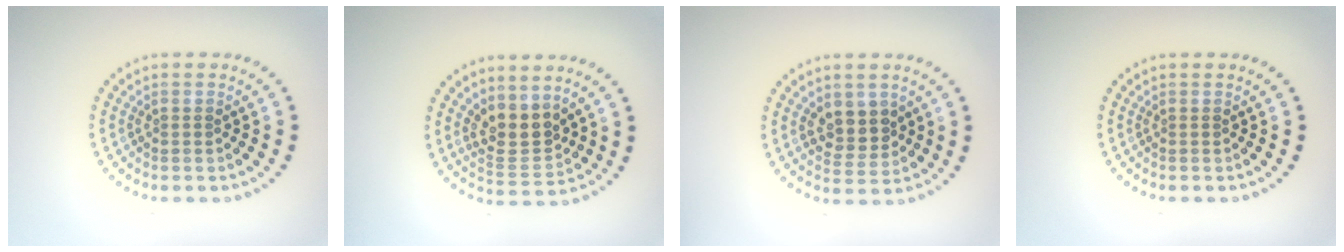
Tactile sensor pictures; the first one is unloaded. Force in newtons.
{"total": 3.3, "press": 2.9, "slide": 1.6}
{"total": 3.0, "press": 2.8, "slide": 0.8}
{"total": 0.0}